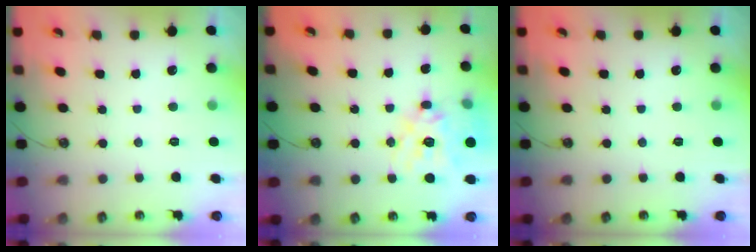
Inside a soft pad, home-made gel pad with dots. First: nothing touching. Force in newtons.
{"total": 19.6, "press": 19.5, "slide": 1.9}
{"total": 0.0}